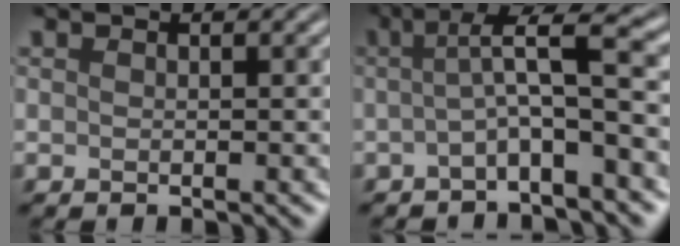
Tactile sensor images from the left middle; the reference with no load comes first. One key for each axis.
{"total": 4.8, "fx": -0.4, "fy": 0.7, "fz": 4.7, "tx": -0.075, "ty": 0.019, "tz": -0.015}